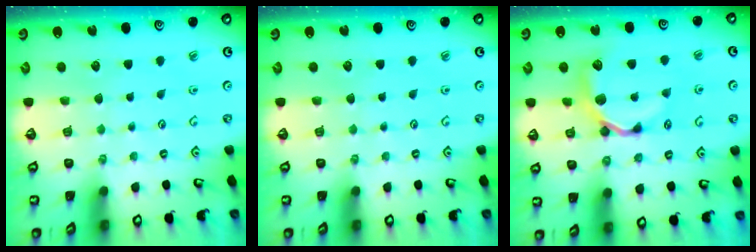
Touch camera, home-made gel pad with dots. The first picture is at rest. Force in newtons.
{"total": 0.0}
{"total": 9.2, "press": 9.1, "slide": 0.9}